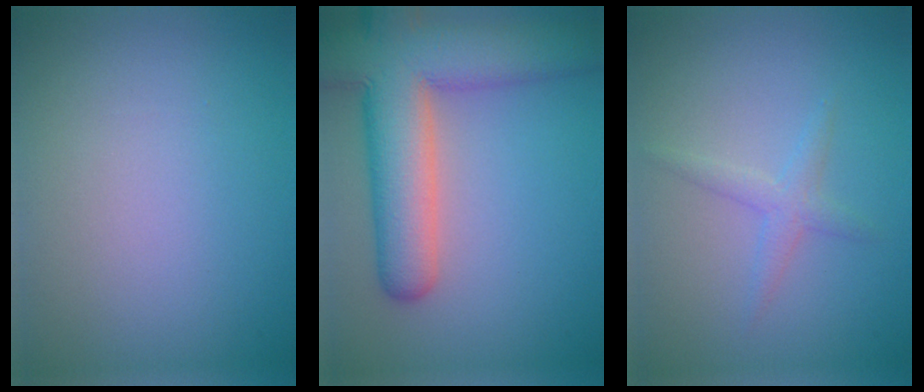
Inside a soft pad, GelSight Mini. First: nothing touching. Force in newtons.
{"total": 10.9, "press": 10.8, "slide": 0.7}
{"total": 1.6, "press": 1.6, "slide": 0.1}